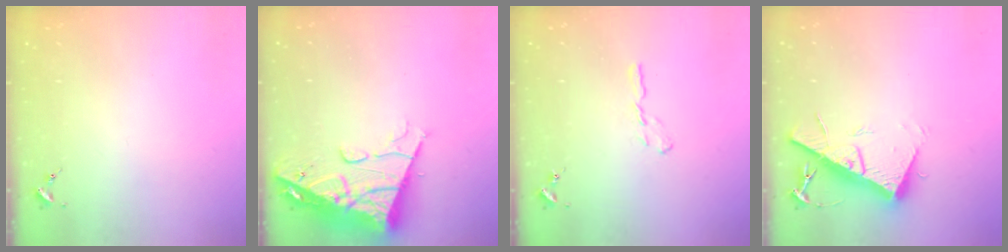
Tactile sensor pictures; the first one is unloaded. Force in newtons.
{"total": 15.2, "press": 15.1, "slide": 1.8}
{"total": 3.9, "press": 3.9, "slide": 0.4}
{"total": 14.6, "press": 14.6, "slide": 0.4}